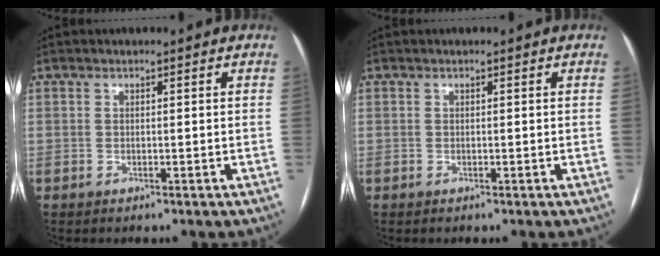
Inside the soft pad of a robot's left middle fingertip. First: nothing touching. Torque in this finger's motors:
{"motor_torque": [0.00, 0.00, 0.00, 0.00]}